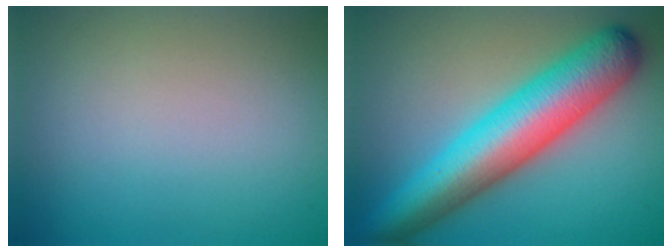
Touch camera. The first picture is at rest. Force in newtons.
{"total": 10.1, "press": 10.1, "slide": 0.2}